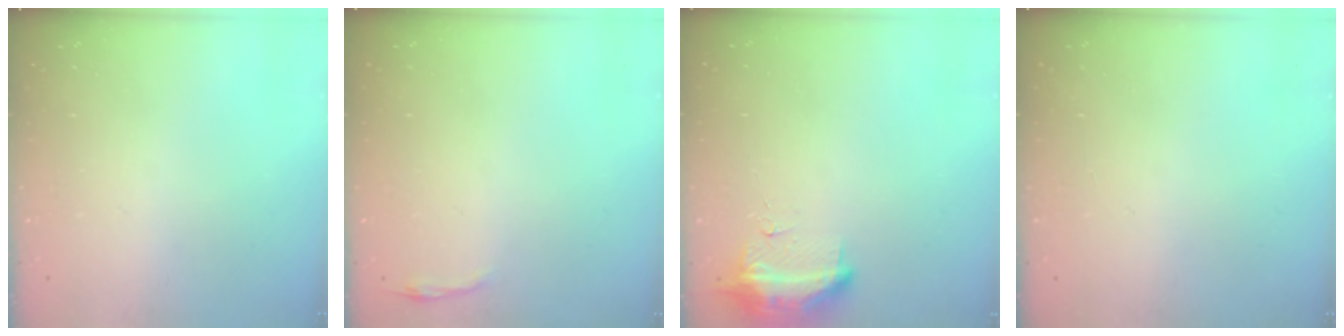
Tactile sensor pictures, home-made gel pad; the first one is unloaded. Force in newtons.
{"total": 2.8, "press": 2.8, "slide": 0.6}
{"total": 19.3, "press": 12.1, "slide": 15.1}
{"total": 0.0}